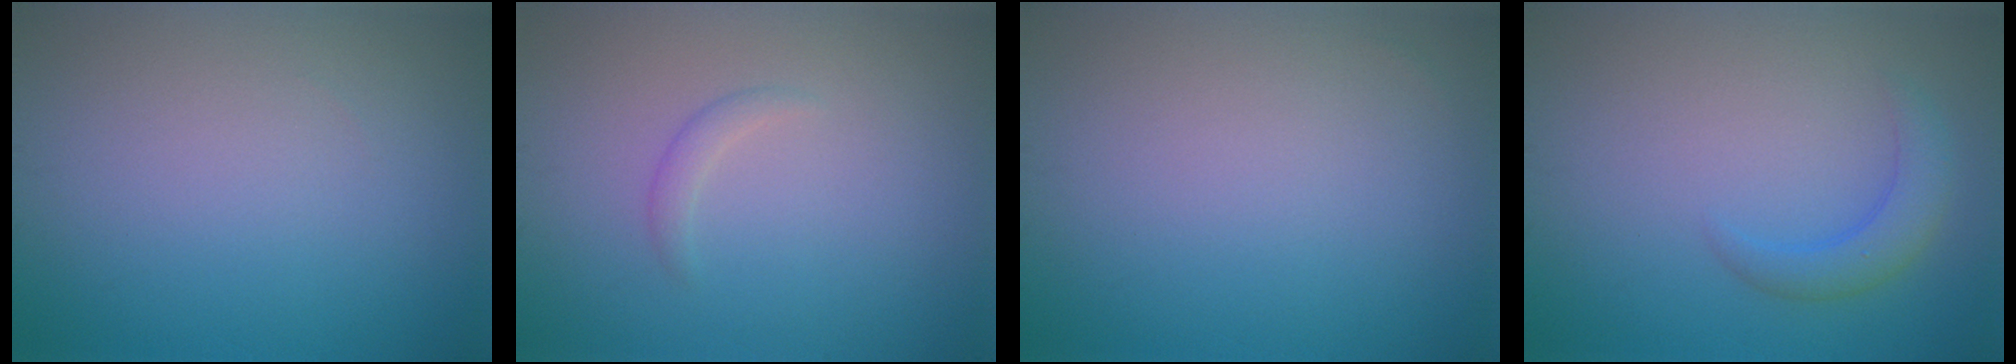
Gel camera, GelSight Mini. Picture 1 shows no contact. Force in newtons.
{"total": 0.9, "press": 0.9, "slide": 0.0}
{"total": 0.0}
{"total": 2.4, "press": 2.4, "slide": 0.1}